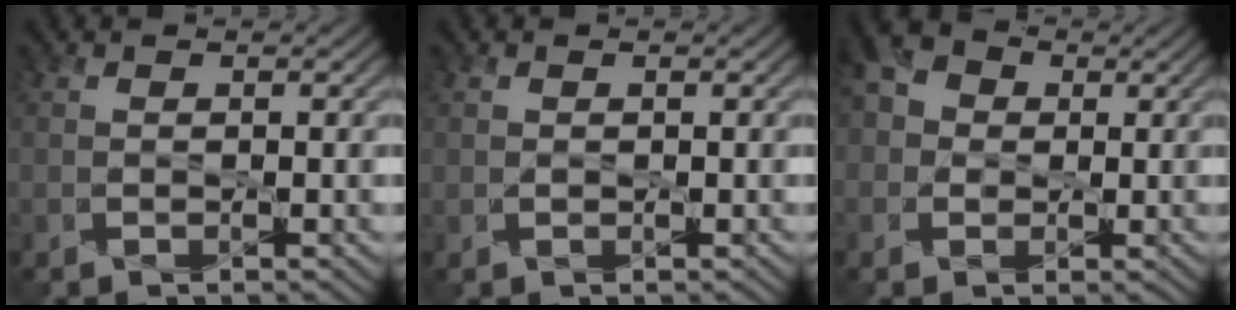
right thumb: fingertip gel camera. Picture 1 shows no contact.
{"total": 0.5, "force": [0.2, 0.3, -0.4], "torque": [0.005, 0.000, 0.003]}
{"total": 4.7, "force": [0.6, 4.3, 2.0], "torque": [-0.056, 0.009, -0.003]}